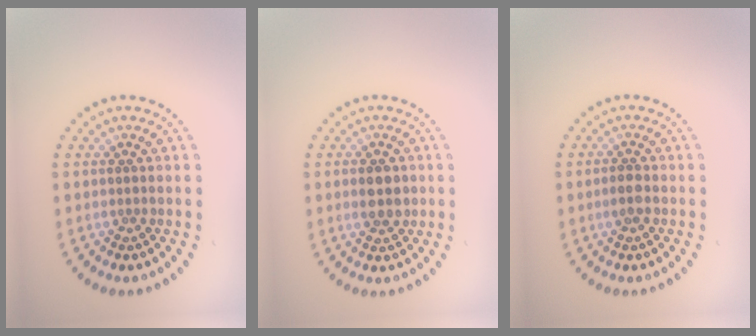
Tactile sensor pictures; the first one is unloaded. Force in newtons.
{"total": 2.4, "press": 2.4, "slide": 0.1}
{"total": 1.4, "press": 1.4, "slide": 0.2}